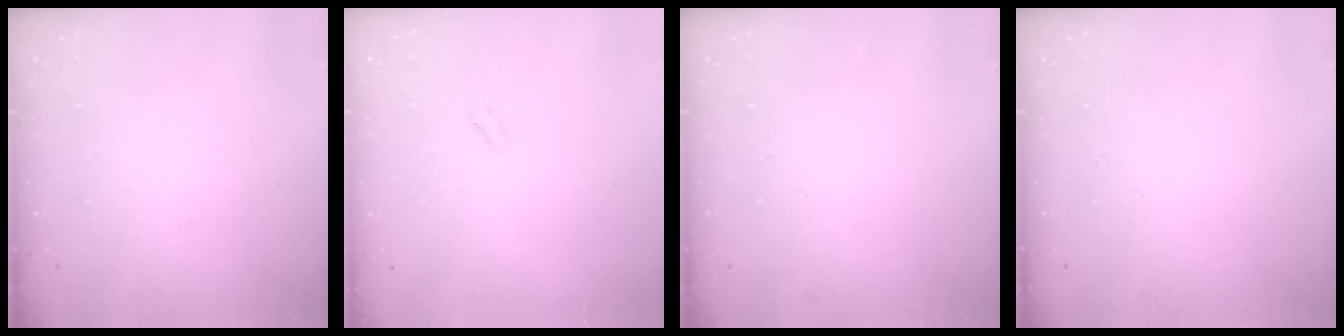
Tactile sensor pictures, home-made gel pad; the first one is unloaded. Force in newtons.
{"total": 0.6, "press": 0.0, "slide": 0.6}
{"total": 0.0}
{"total": 0.0}